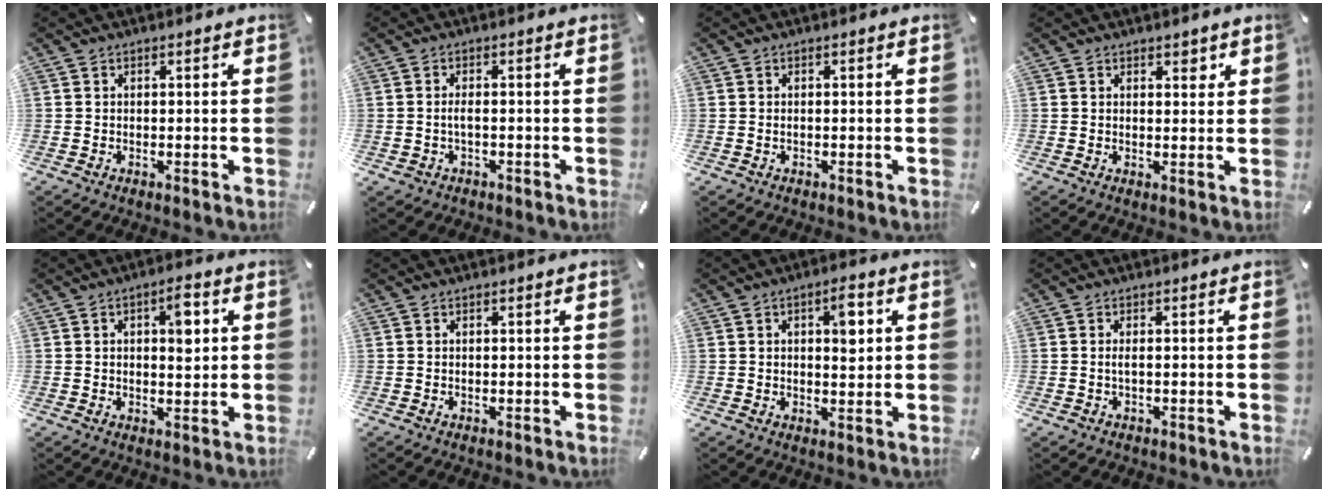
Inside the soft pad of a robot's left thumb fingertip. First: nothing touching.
{"total": 2.5, "force": [-0.4, 1.4, 2.1], "torque": [-0.054, -0.002, -0.013]}
{"total": 0.5, "force": [-0.2, 0.3, 0.4], "torque": [-0.010, -0.001, -0.003]}
{"total": 2.0, "force": [1.4, 1.2, 0.7], "torque": [0.009, -0.010, 0.020]}
{"total": 6.4, "force": [1.7, 3.0, 5.4], "torque": [-0.069, -0.008, 0.020]}
{"total": 0.0}
{"total": 6.2, "force": [1.7, 3.0, 5.2], "torque": [-0.066, -0.008, 0.021]}
{"total": 1.3, "force": [-0.1, 0.5, 1.2], "torque": [-0.025, 0.000, -0.003]}